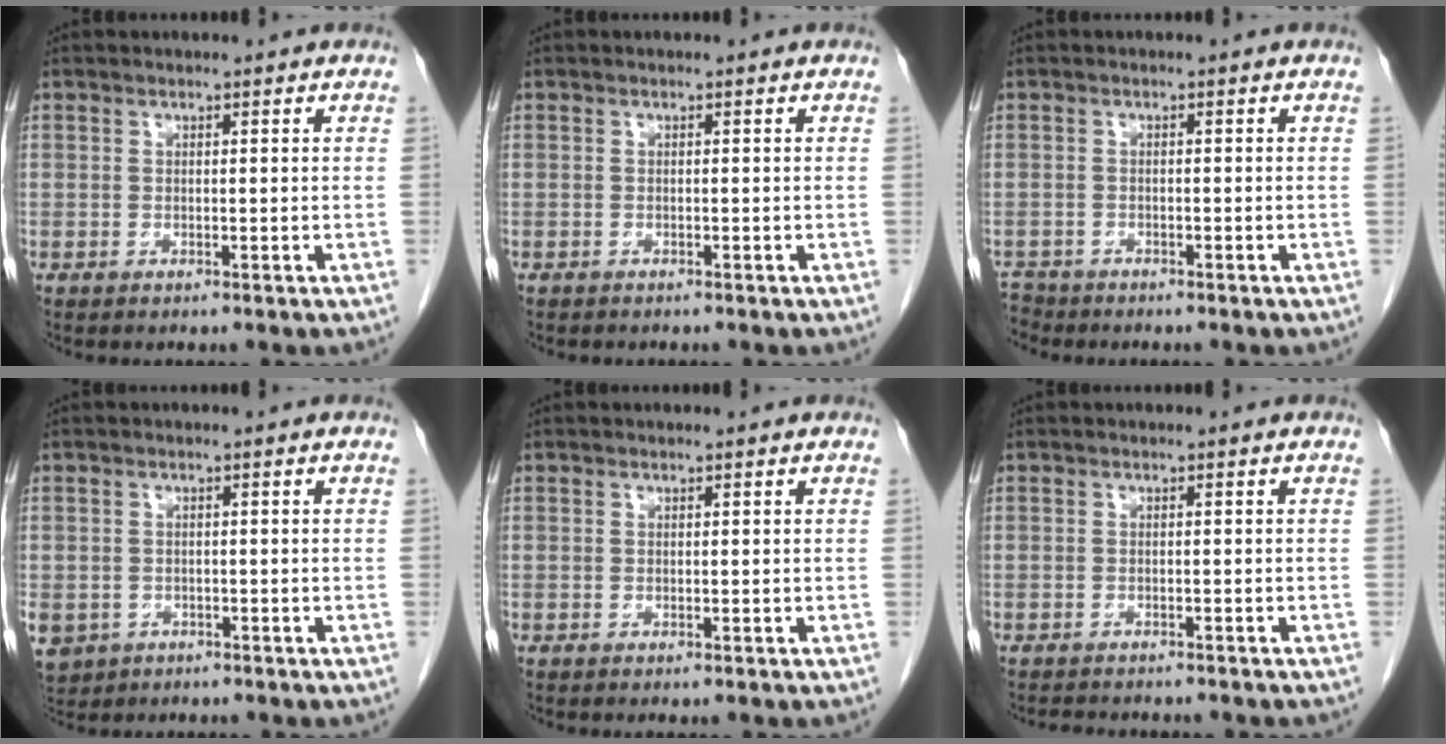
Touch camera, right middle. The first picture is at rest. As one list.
[{"total": 0.8, "force": [-0.7, 0.3, 0.2], "torque": [-0.011, 0.000, -0.012]}, {"total": 2.5, "force": [-2.3, 0.6, -0.5], "torque": [0.006, -0.007, -0.045]}, {"total": 7.4, "force": [-3.3, 6.2, 2.3], "torque": [-0.066, -0.002, -0.047]}, {"total": 0.0}, {"total": 5.2, "force": [-4.7, 1.2, 2.0], "torque": [-0.030, -0.007, -0.061]}]